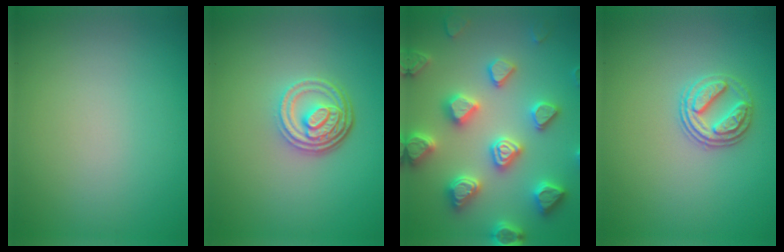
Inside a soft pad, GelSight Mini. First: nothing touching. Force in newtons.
{"total": 4.7, "press": 3.4, "slide": 3.2}
{"total": 7.1, "press": 7.0, "slide": 1.5}
{"total": 2.7, "press": 2.6, "slide": 0.9}